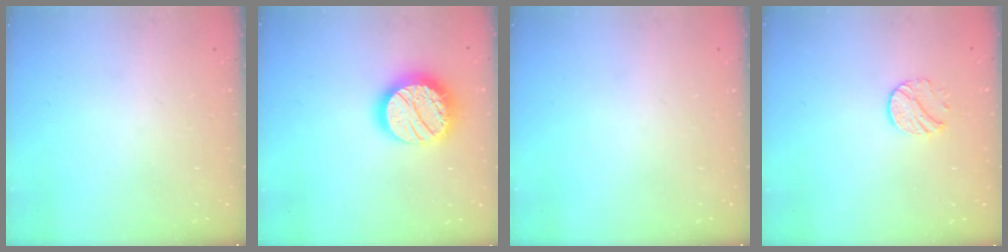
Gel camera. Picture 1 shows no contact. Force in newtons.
{"total": 18.8, "press": 18.7, "slide": 1.5}
{"total": 0.0}
{"total": 7.6, "press": 7.6, "slide": 0.2}